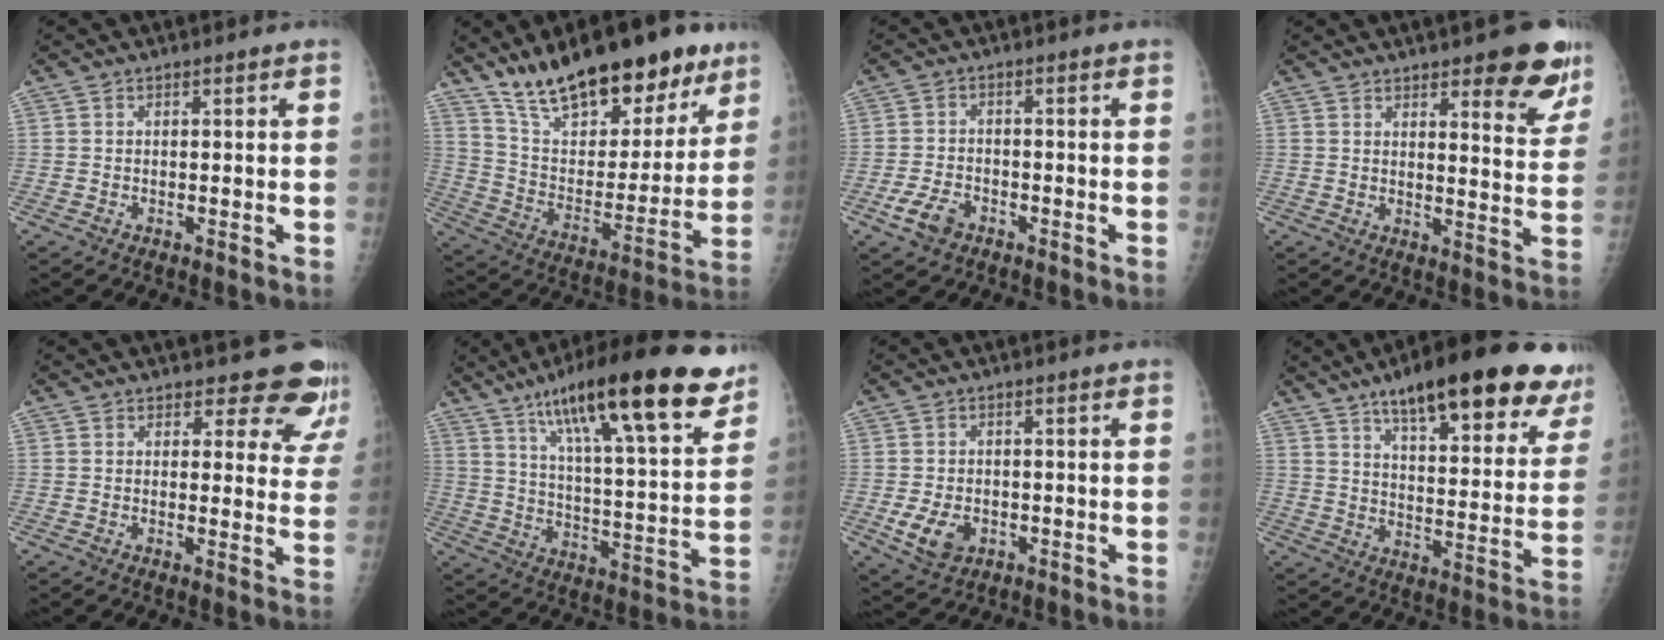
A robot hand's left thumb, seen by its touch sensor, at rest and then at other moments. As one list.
[{"total": 25.6, "force": [18.2, 10.4, 14.7], "torque": [-0.189, -0.071, 0.296]}, {"total": 4.8, "force": [-2.8, 3.0, 2.4], "torque": [-0.047, 0.011, -0.049]}, {"total": 11.7, "force": [7.5, 3.7, 8.2], "torque": [-0.056, -0.044, 0.093]}, {"total": 10.1, "force": [9.1, 4.1, 1.4], "torque": [0.036, -0.062, 0.078]}, {"total": 26.3, "force": [16.3, 6.3, 19.7], "torque": [-0.287, -0.042, 0.258]}, {"total": 5.8, "force": [-1.8, 4.3, 3.5], "torque": [-0.058, -0.003, -0.023]}, {"total": 27.0, "force": [18.3, 8.1, 18.1], "torque": [-0.217, -0.050, 0.250]}]